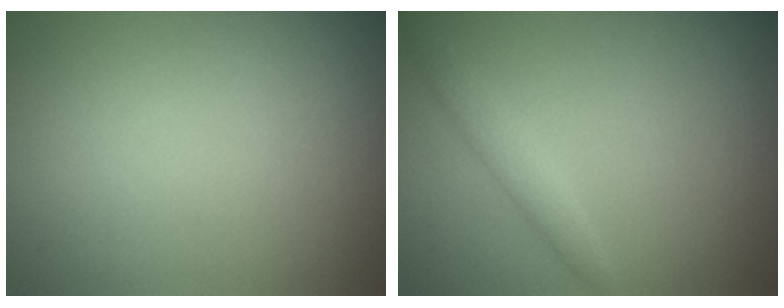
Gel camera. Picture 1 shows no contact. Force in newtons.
{"total": 1.7, "press": 1.7, "slide": 0.0}